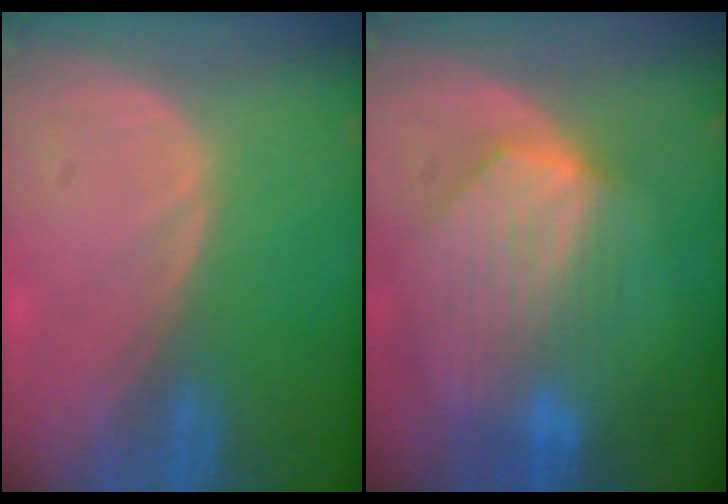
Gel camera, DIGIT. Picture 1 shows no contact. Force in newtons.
{"total": 8.6, "press": 7.8, "slide": 3.5}